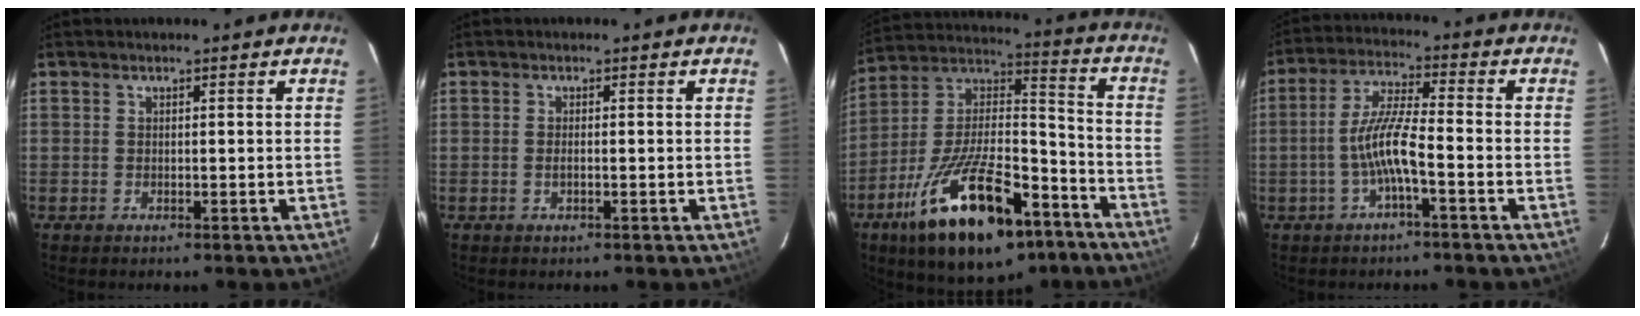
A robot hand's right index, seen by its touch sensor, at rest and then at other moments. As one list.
[{"total": 0.9, "force": [-0.3, 0.2, 0.9], "torque": [-0.018, -0.001, -0.006]}, {"total": 26.2, "force": [-15.0, 10.8, 18.5], "torque": [-0.331, 0.001, -0.233]}, {"total": 7.3, "force": [-2.7, 0.6, 6.7], "torque": [-0.147, 0.010, -0.050]}]